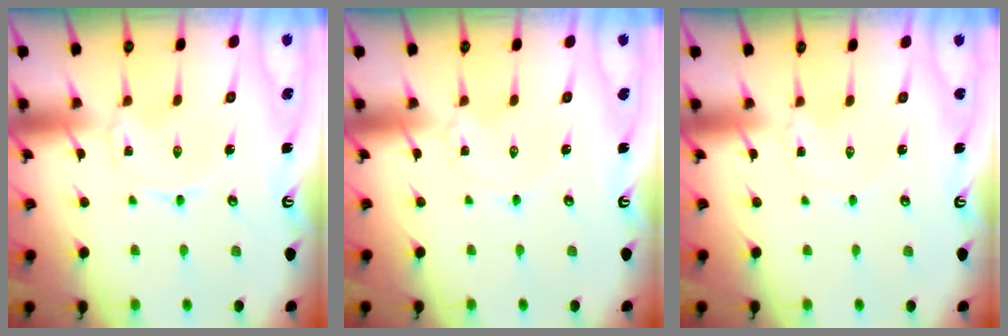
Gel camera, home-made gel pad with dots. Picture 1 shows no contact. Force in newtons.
{"total": 1.8, "press": 1.8, "slide": 0.3}
{"total": 1.8, "press": 1.8, "slide": 0.2}